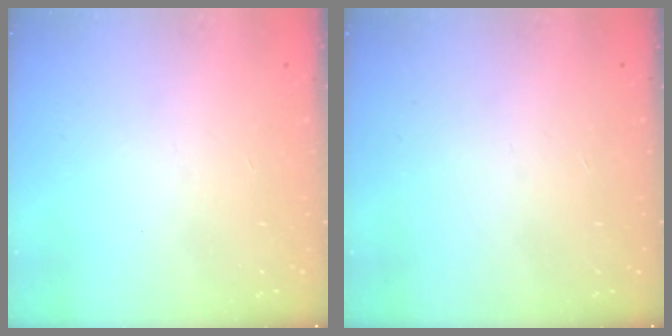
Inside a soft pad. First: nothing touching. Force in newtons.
{"total": 0.0}